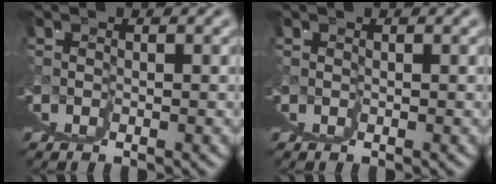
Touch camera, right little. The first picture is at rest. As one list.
[{"total": 0.0}]